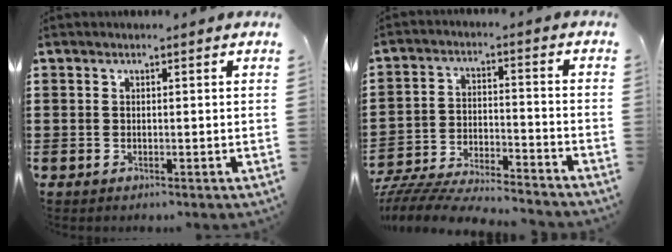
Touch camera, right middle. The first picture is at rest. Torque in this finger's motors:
{"motor_torque": [1.25, -0.89, 0.32, 0.21]}